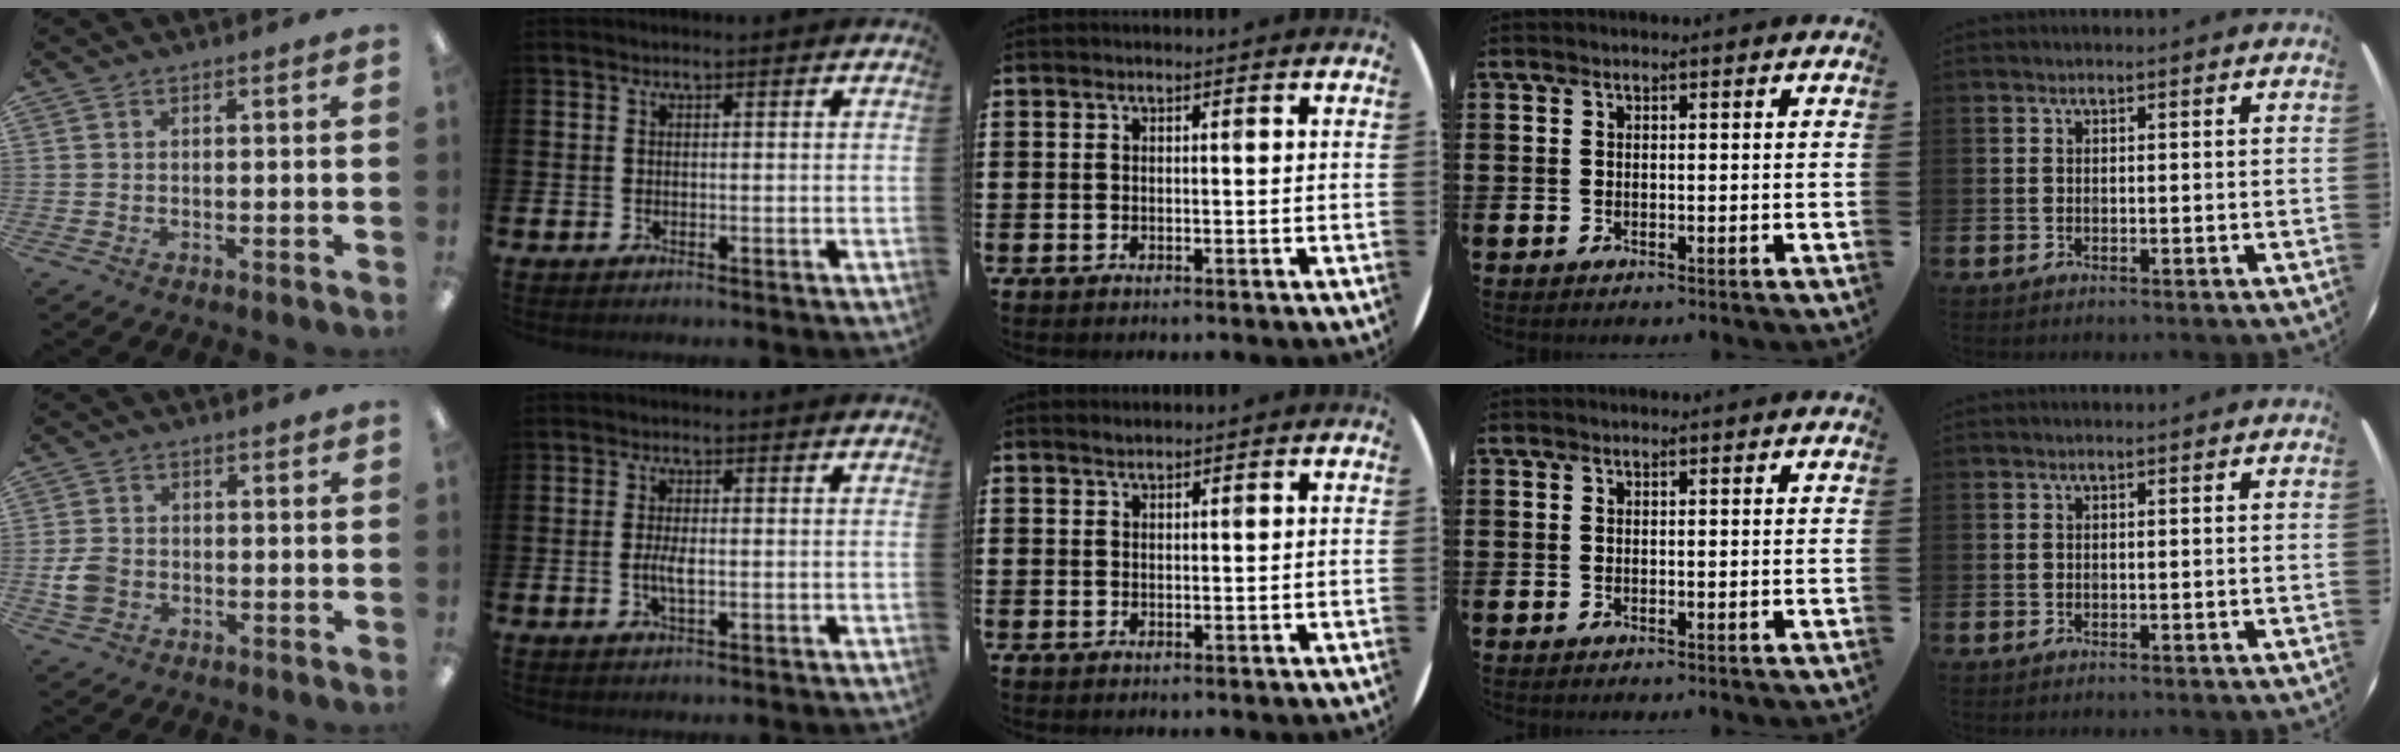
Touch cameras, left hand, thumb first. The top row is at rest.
{"thumb": {"total": 4.9, "force": [-1.4, 4.0, 2.6], "torque": [-0.054, 0.007, -0.025]}, "index": {"total": 2.4, "force": [-0.2, 0.9, 2.3], "torque": [-0.034, -0.002, -0.007]}, "middle": {"total": 0.9, "force": [0.9, 0.1, 0.2], "torque": [-0.005, 0.001, 0.017]}}